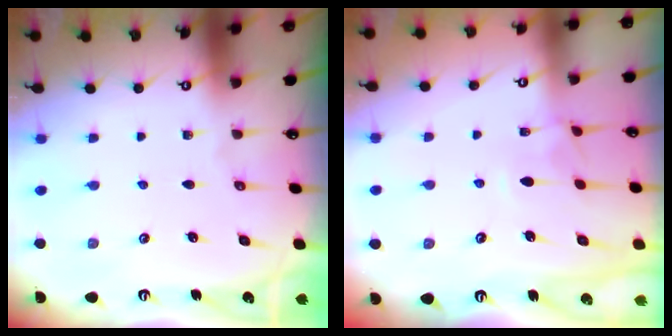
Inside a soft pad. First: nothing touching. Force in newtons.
{"total": 2.9, "press": 2.8, "slide": 0.4}